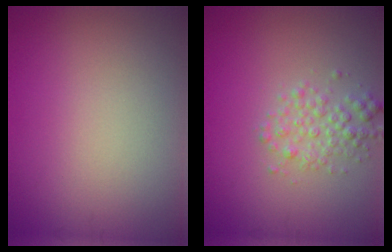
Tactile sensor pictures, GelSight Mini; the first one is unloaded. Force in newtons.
{"total": 2.4, "press": 2.4, "slide": 0.1}